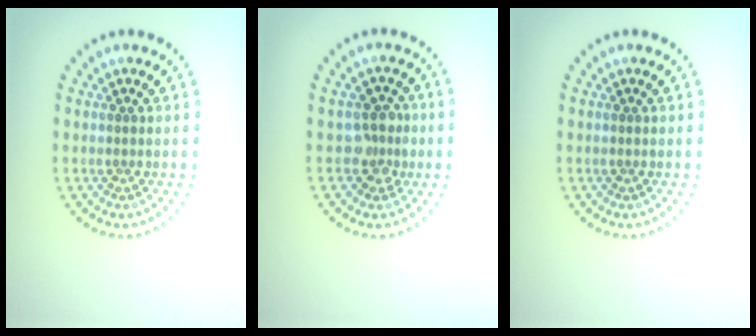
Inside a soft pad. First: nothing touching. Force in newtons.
{"total": 2.4, "press": 2.2, "slide": 0.9}
{"total": 0.0}